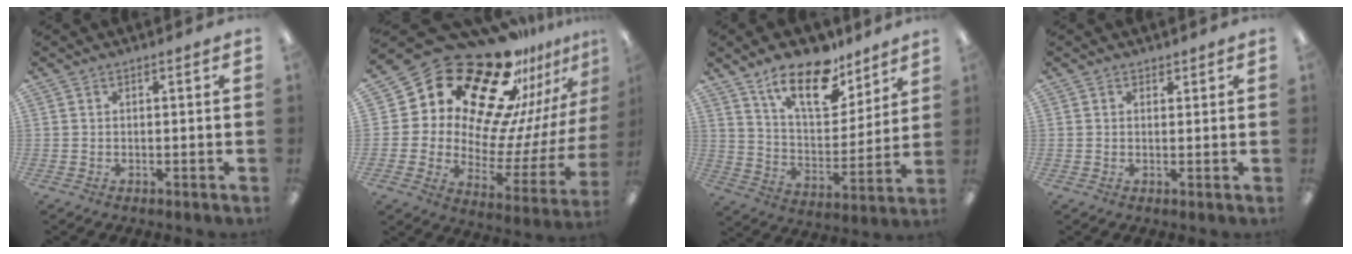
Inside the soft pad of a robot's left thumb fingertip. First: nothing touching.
{"total": 25.3, "force": [19.5, 11.3, 11.6], "torque": [-0.193, -0.168, 0.346]}
{"total": 18.5, "force": [12.9, 8.0, 10.5], "torque": [-0.171, -0.070, 0.224]}
{"total": 1.2, "force": [0.9, 0.9, 0.0], "torque": [0.008, 0.000, 0.014]}